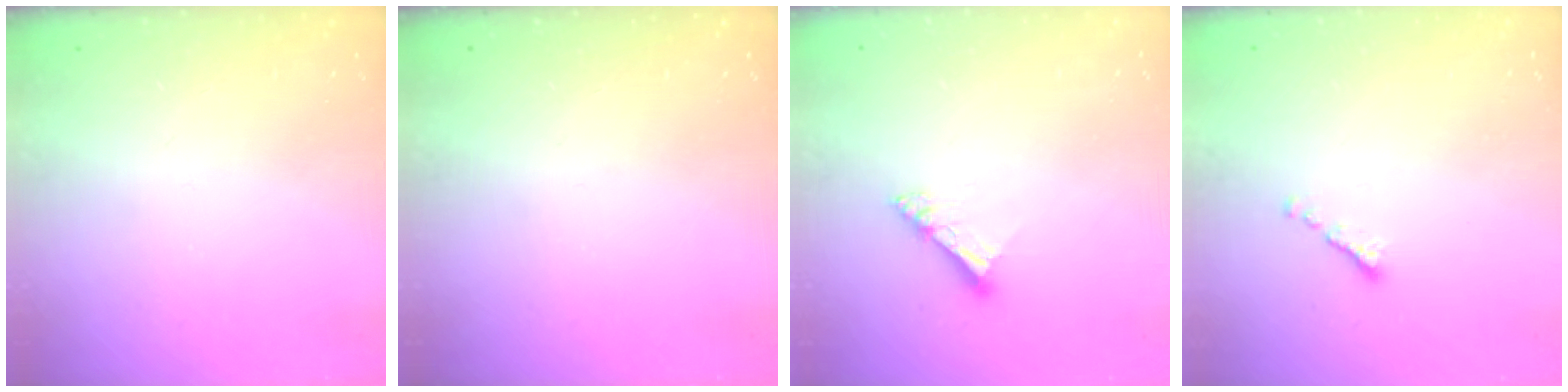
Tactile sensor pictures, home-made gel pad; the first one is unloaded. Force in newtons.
{"total": 0.0}
{"total": 5.5, "press": 5.5, "slide": 0.1}
{"total": 0.0}